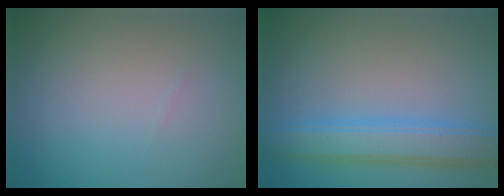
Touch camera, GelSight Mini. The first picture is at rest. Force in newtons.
{"total": 4.8, "press": 4.8, "slide": 0.3}